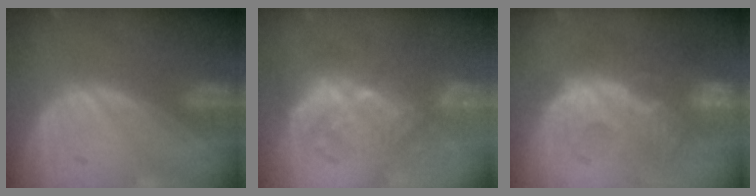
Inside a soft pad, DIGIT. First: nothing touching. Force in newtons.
{"total": 8.7, "press": 8.2, "slide": 2.9}
{"total": 10.4, "press": 9.8, "slide": 3.4}